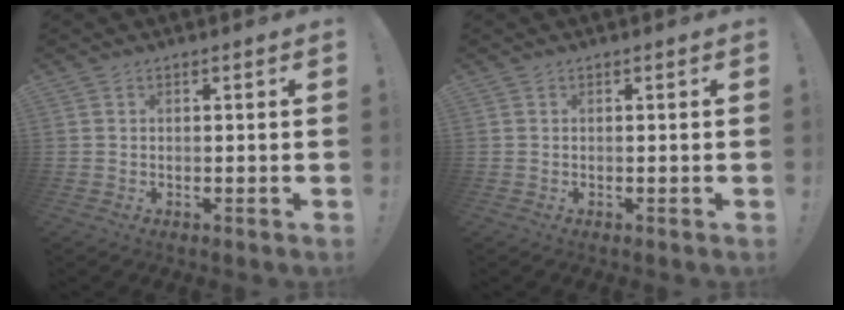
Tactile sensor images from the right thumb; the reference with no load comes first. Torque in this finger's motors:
{"motor_torque": [0.04, 0.05, 0.06, -0.06, 0.08]}